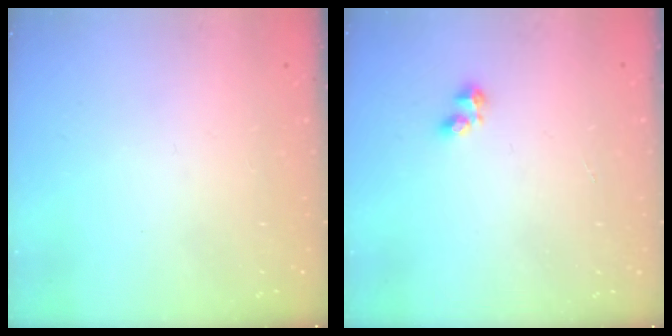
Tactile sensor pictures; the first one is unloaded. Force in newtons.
{"total": 2.2, "press": 2.1, "slide": 0.7}